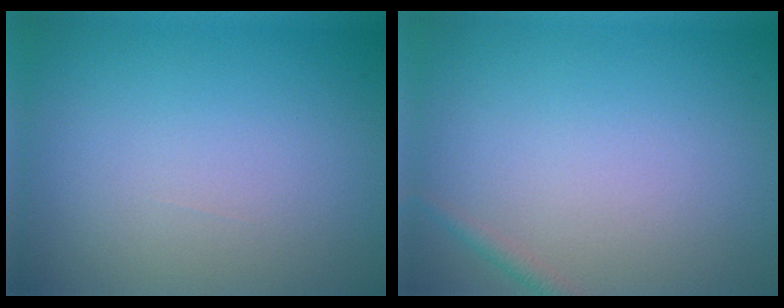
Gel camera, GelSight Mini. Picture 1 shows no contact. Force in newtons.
{"total": 0.8, "press": 0.8, "slide": 0.1}